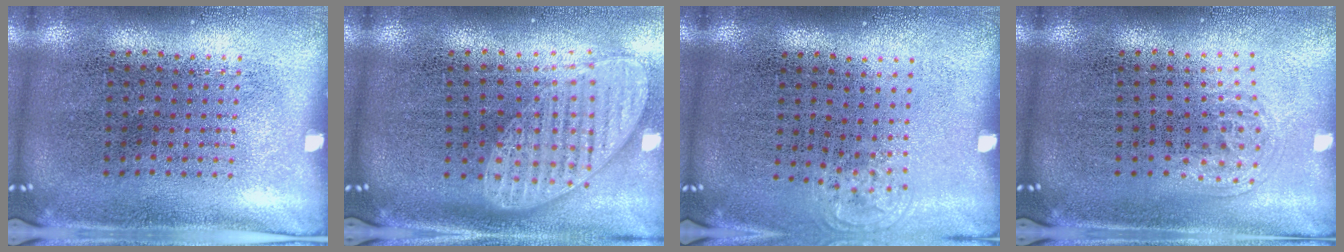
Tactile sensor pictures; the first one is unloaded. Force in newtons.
{"total": 1.9, "press": 1.5, "slide": 1.2}
{"total": 0.6, "press": 0.5, "slide": 0.3}
{"total": 1.0, "press": 0.6, "slide": 0.8}